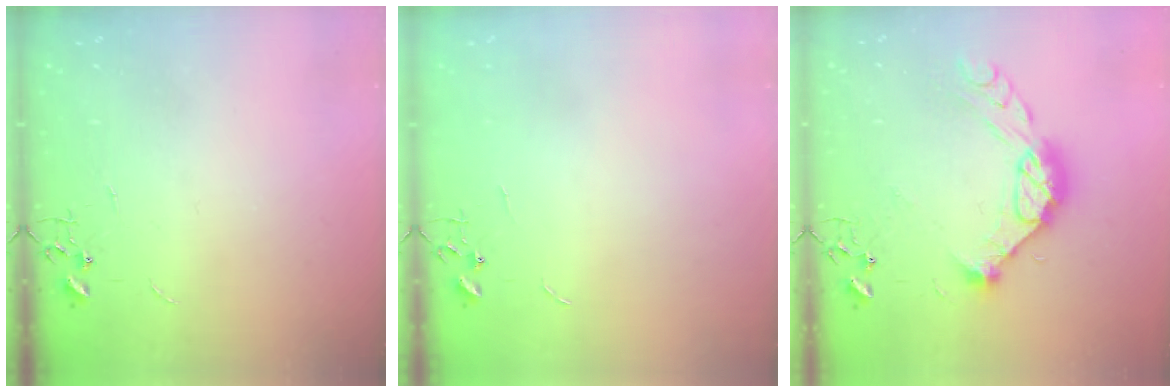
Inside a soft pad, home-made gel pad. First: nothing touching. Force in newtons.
{"total": 0.0}
{"total": 14.0, "press": 14.0, "slide": 1.2}